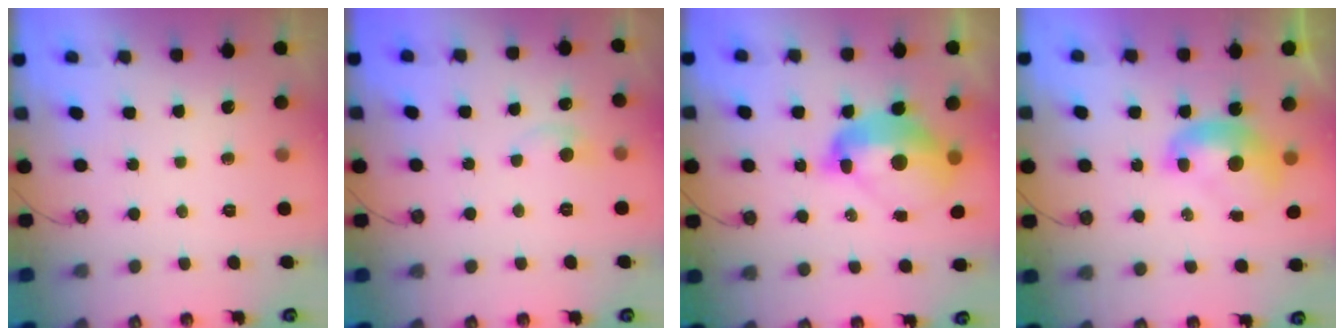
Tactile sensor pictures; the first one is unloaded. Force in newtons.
{"total": 0.9, "press": 0.6, "slide": 0.7}
{"total": 7.7, "press": 7.6, "slide": 1.0}
{"total": 1.9, "press": 1.9, "slide": 0.2}